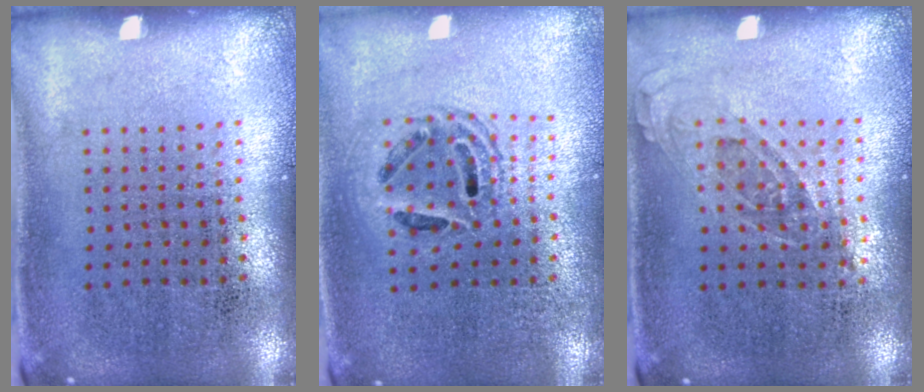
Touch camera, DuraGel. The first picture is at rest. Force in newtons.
{"total": 1.4, "press": 1.3, "slide": 0.7}
{"total": 0.7, "press": 0.7, "slide": 0.3}